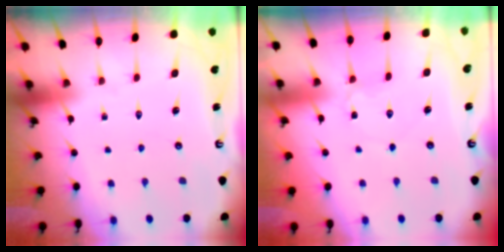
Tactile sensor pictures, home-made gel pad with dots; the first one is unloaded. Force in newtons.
{"total": 2.7, "press": 2.7, "slide": 0.2}